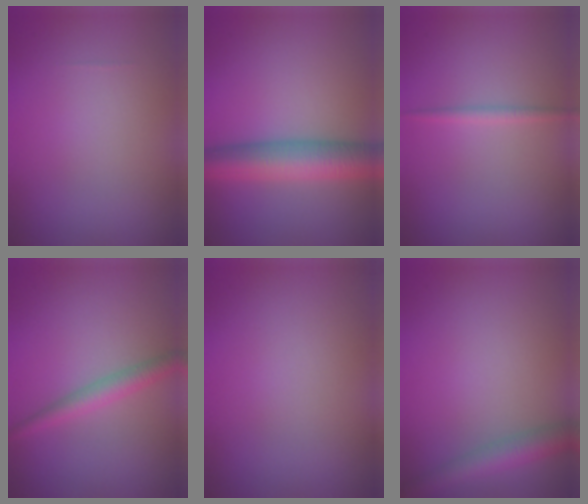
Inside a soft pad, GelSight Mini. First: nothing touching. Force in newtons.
{"total": 6.6, "press": 6.6, "slide": 0.1}
{"total": 1.1, "press": 1.1, "slide": 0.0}
{"total": 2.3, "press": 2.3, "slide": 0.0}
{"total": 0.0}
{"total": 3.4, "press": 3.4, "slide": 0.1}